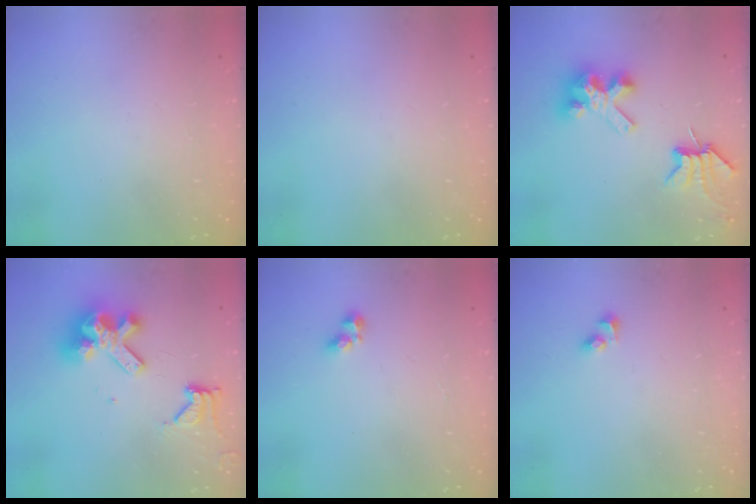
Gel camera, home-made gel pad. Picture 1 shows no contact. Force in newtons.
{"total": 0.0}
{"total": 8.1, "press": 8.1, "slide": 0.6}
{"total": 13.3, "press": 13.2, "slide": 1.6}
{"total": 3.5, "press": 3.3, "slide": 1.2}
{"total": 2.7, "press": 2.4, "slide": 1.1}